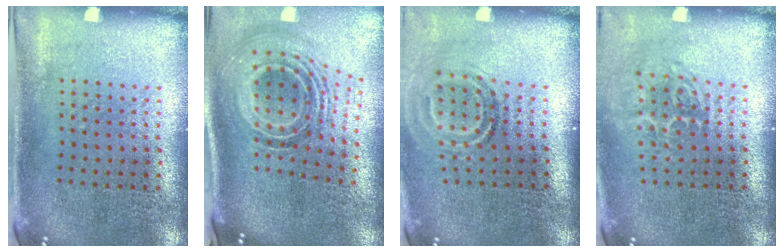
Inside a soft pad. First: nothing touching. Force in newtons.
{"total": 2.0, "press": 1.4, "slide": 1.3}
{"total": 1.9, "press": 1.2, "slide": 1.5}
{"total": 1.8, "press": 1.2, "slide": 1.3}